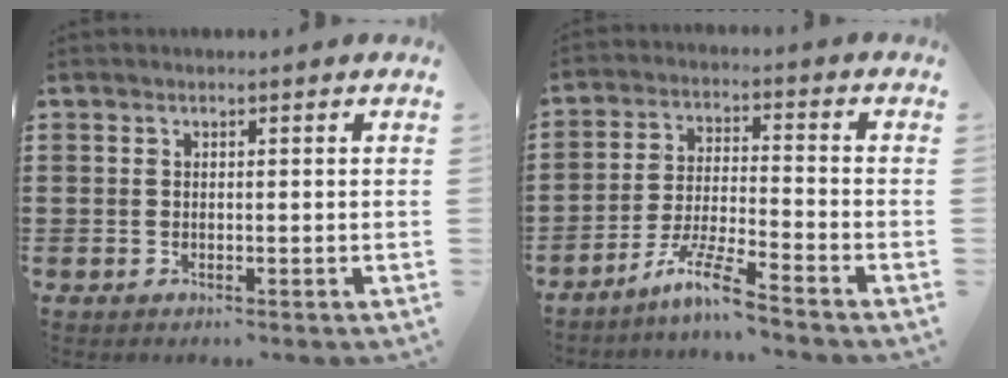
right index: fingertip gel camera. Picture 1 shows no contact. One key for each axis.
{"total": 7.6, "fx": -6.2, "fy": -0.3, "fz": 4.3, "tx": -0.098, "ty": -0.011, "tz": -0.122}